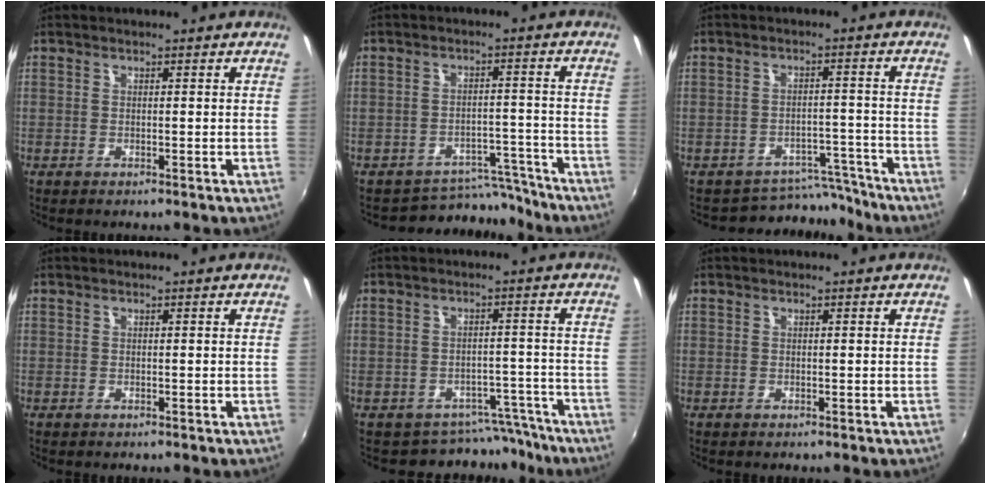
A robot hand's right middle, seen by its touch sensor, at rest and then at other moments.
{"total": 8.7, "force": [-8.2, 2.7, -0.1], "torque": [0.003, 0.026, -0.115]}
{"total": 7.8, "force": [-7.4, 2.6, -0.4], "torque": [0.010, 0.026, -0.103]}
{"total": 0.0}
{"total": 6.7, "force": [-5.9, 3.3, 0.2], "torque": [0.005, 0.024, -0.069]}
{"total": 0.0}